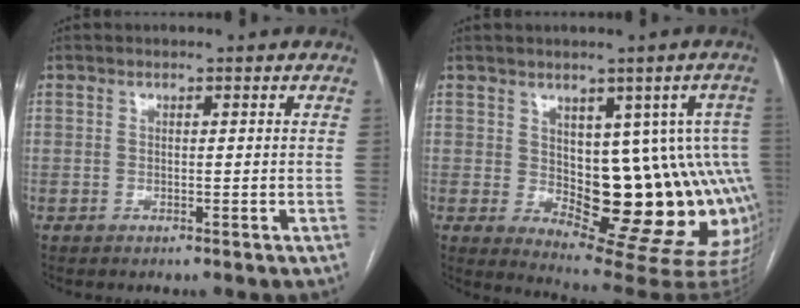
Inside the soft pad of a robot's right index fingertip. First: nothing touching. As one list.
[{"total": 15.9, "force": [-0.5, 7.2, 14.2], "torque": [-0.119, 0.016, 0.015]}]